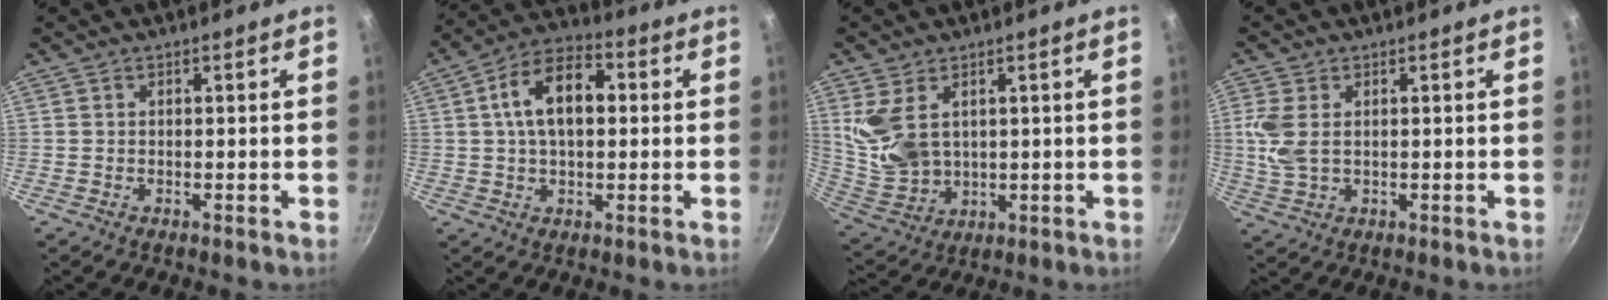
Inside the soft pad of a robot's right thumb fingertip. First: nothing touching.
{"total": 12.3, "force": [1.9, 7.0, 9.9], "torque": [-0.164, 0.026, 0.025]}
{"total": 10.0, "force": [3.0, 6.4, 7.1], "torque": [-0.148, -0.012, 0.078]}
{"total": 6.0, "force": [0.9, 3.6, 4.6], "torque": [-0.121, 0.002, 0.022]}